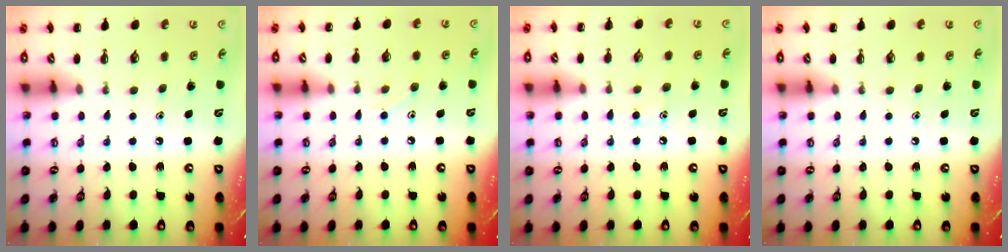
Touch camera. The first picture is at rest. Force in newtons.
{"total": 4.0, "press": 3.7, "slide": 1.4}
{"total": 5.7, "press": 5.4, "slide": 1.8}
{"total": 0.0}